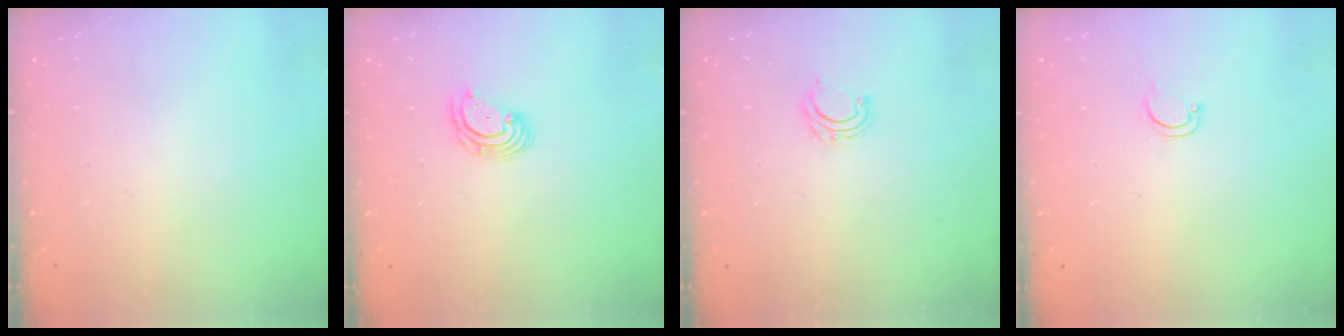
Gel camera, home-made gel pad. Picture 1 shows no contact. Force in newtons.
{"total": 5.1, "press": 5.0, "slide": 0.6}
{"total": 4.1, "press": 4.0, "slide": 0.6}
{"total": 2.8, "press": 2.8, "slide": 0.2}